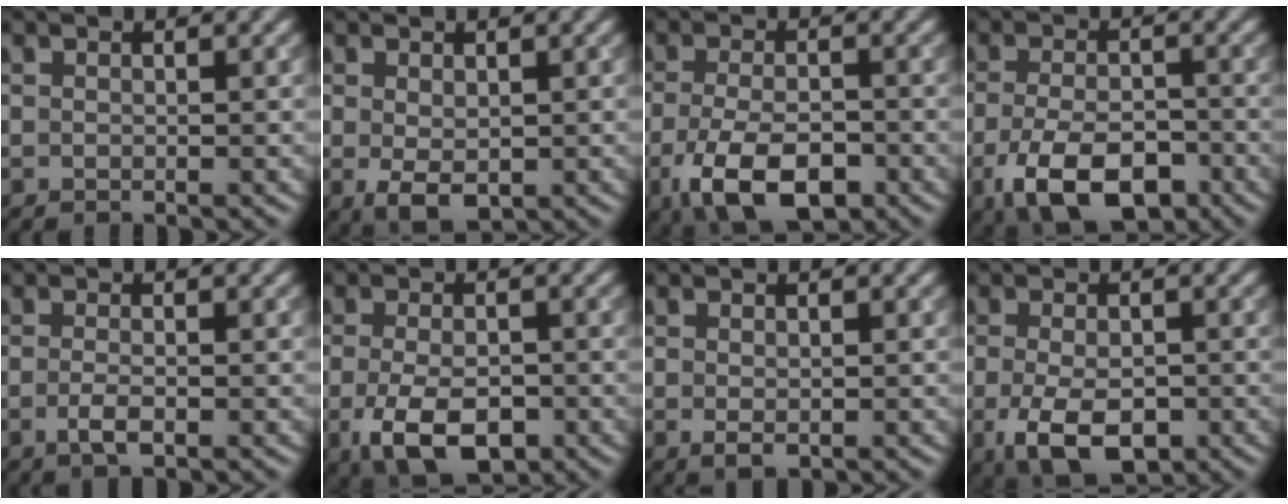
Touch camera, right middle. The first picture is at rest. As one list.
[{"total": 2.9, "force": [-0.4, 1.7, 2.3], "torque": [-0.047, -0.008, -0.001]}, {"total": 7.0, "force": [-3.2, 3.3, 5.3], "torque": [-0.106, -0.014, -0.058]}, {"total": 7.6, "force": [-3.6, 3.8, 5.5], "torque": [-0.108, -0.015, -0.061]}, {"total": 1.8, "force": [-0.7, 0.5, 1.6], "torque": [-0.033, -0.004, -0.016]}, {"total": 6.2, "force": [-2.4, 3.1, 4.8], "torque": [-0.093, -0.013, -0.039]}, {"total": 1.1, "force": [-0.2, 0.7, 0.9], "torque": [-0.016, -0.004, 0.000]}, {"total": 5.8, "force": [-2.0, 3.1, 4.6], "torque": [-0.088, -0.013, -0.031]}]